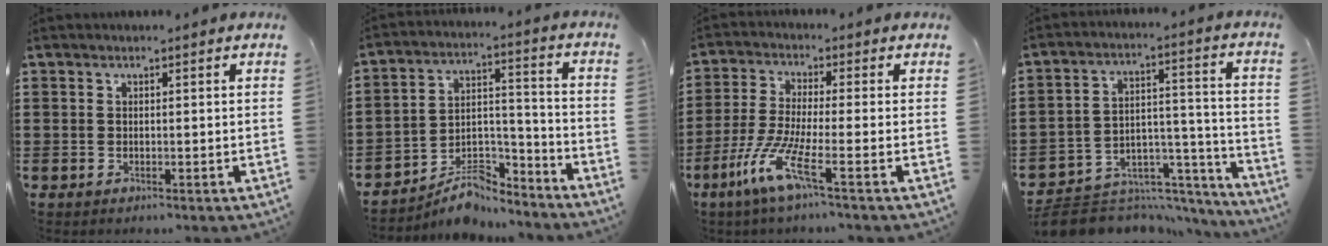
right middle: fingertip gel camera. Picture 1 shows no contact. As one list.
[{"total": 8.3, "force": [-7.6, 2.8, 1.7], "torque": [-0.024, 0.025, -0.146]}, {"total": 7.9, "force": [-4.0, 0.6, 6.8], "torque": [-0.166, -0.018, -0.083]}, {"total": 7.5, "force": [-6.7, 3.1, 1.4], "torque": [-0.023, 0.017, -0.123]}]